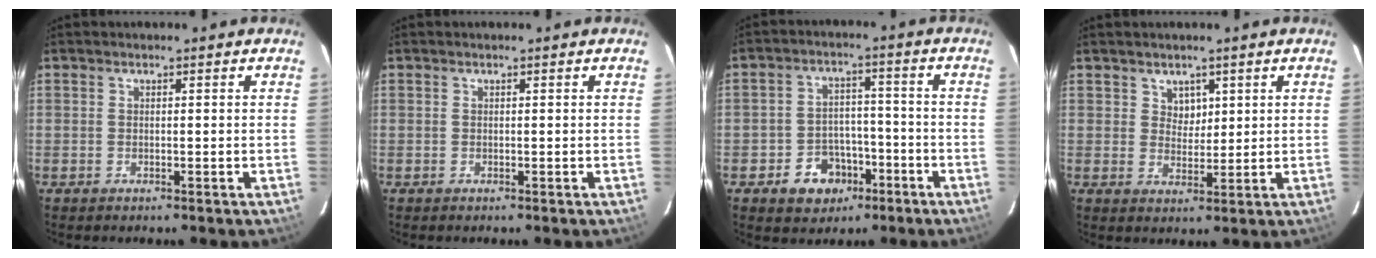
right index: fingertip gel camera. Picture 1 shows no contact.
{"total": 0.0}
{"total": 8.4, "force": [-4.4, 6.6, 2.9], "torque": [-0.077, 0.025, -0.052]}
{"total": 3.1, "force": [1.8, 2.5, 0.8], "torque": [-0.006, 0.003, 0.033]}